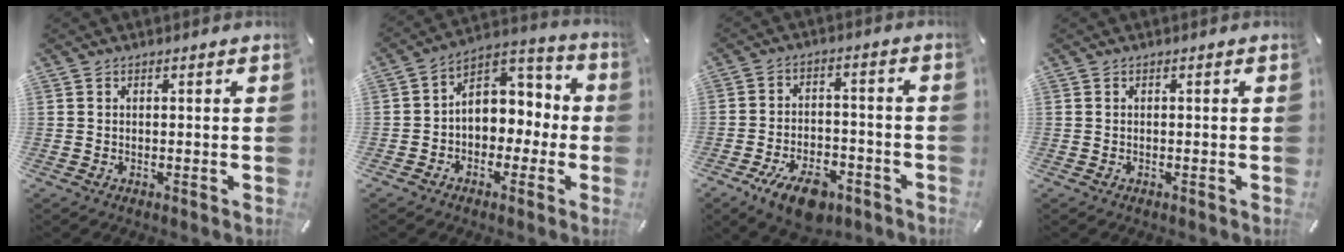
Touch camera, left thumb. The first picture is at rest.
{"total": 8.2, "force": [-0.5, 7.6, 2.9], "torque": [-0.037, 0.001, -0.006]}
{"total": 10.2, "force": [-5.9, 5.5, 6.2], "torque": [-0.109, 0.035, -0.100]}
{"total": 0.0}